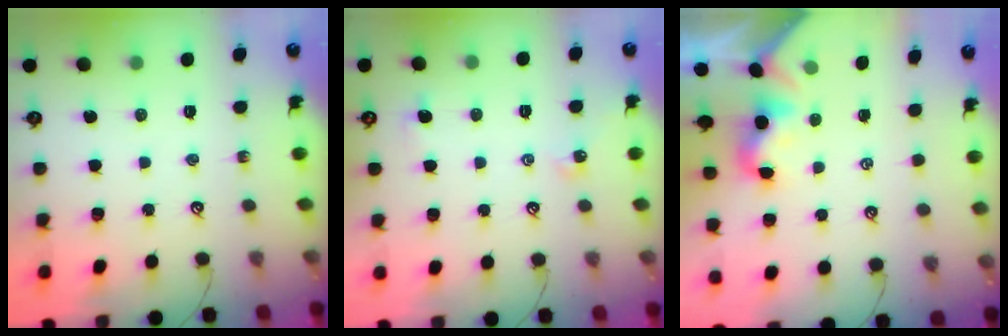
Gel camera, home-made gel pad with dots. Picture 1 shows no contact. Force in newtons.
{"total": 2.6, "press": 2.6, "slide": 0.5}
{"total": 2.0, "press": 2.0, "slide": 0.5}